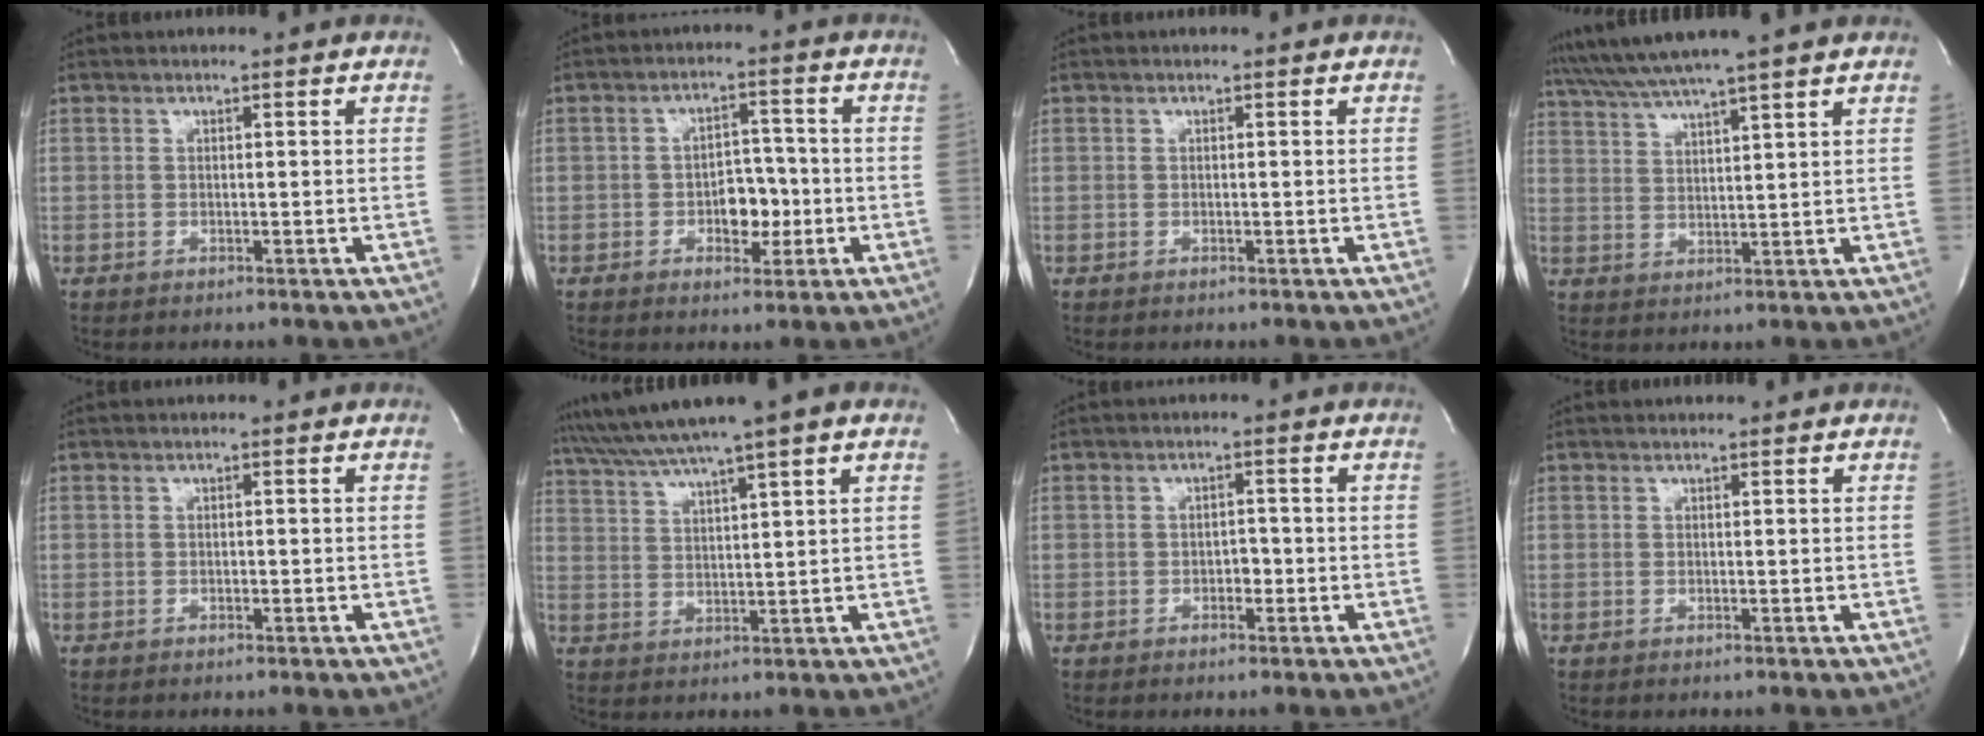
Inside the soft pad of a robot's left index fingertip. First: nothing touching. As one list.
[{"total": 5.2, "force": [-1.5, 3.1, 3.9], "torque": [-0.054, 0.009, -0.020]}, {"total": 0.0}, {"total": 9.8, "force": [8.5, -1.7, 4.7], "torque": [-0.088, 0.021, 0.141]}, {"total": 0.0}, {"total": 10.5, "force": [8.3, -1.2, 6.4], "torque": [-0.116, 0.032, 0.135]}, {"total": 1.6, "force": [-0.6, 1.0, 1.0], "torque": [-0.014, 0.003, -0.012]}, {"total": 1.0, "force": [1.0, 0.0, 0.2], "torque": [-0.005, 0.016, 0.018]}]